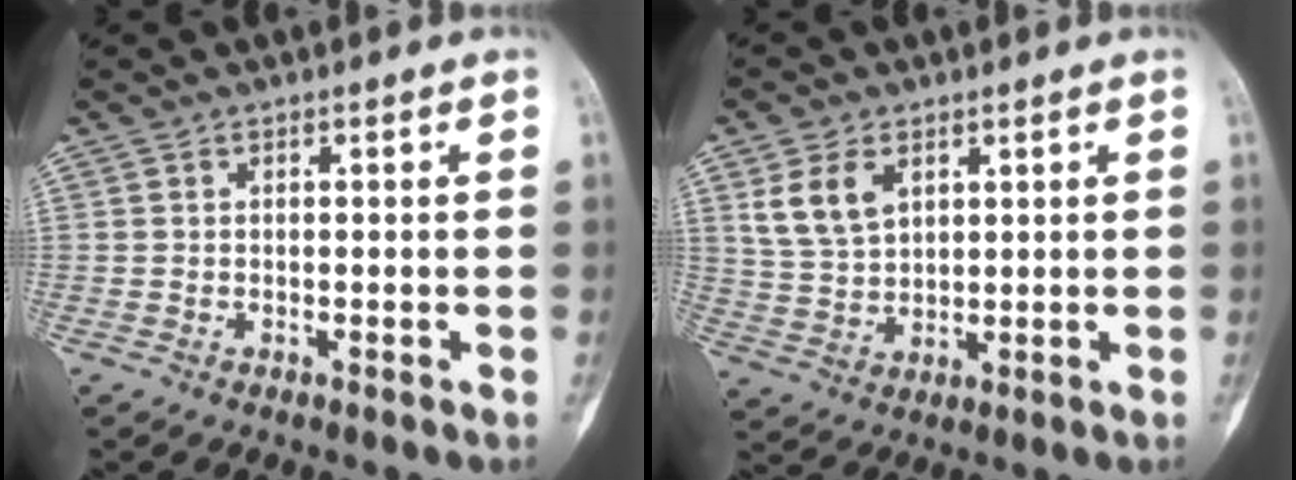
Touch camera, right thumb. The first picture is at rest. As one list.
[{"total": 7.5, "force": [3.3, 4.7, 4.7], "torque": [-0.081, -0.009, 0.073]}]